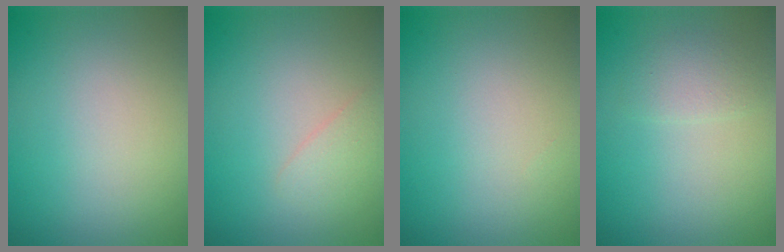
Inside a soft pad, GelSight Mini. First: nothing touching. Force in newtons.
{"total": 1.2, "press": 1.2, "slide": 0.0}
{"total": 0.0}
{"total": 1.5, "press": 1.5, "slide": 0.1}